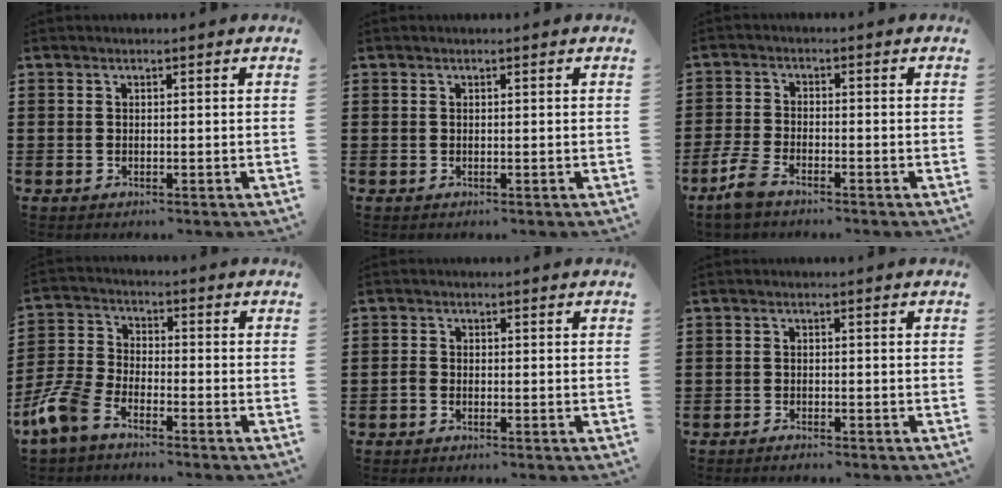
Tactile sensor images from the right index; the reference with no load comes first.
{"total": 0.0}
{"total": 4.1, "force": [-3.1, 1.2, 2.4], "torque": [-0.068, -0.003, -0.063]}
{"total": 6.4, "force": [-5.2, 1.8, 3.1], "torque": [-0.100, -0.008, -0.109]}
{"total": 1.1, "force": [-0.7, 0.6, 0.5], "torque": [-0.012, 0.000, -0.014]}
{"total": 1.0, "force": [-0.9, -0.1, 0.2], "torque": [-0.008, -0.004, -0.017]}